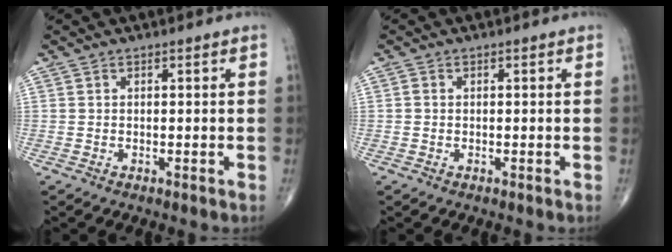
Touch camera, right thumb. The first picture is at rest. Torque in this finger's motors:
{"motor_torque": [-0.27, 0.16, 0.26, 0.16, 0.01]}